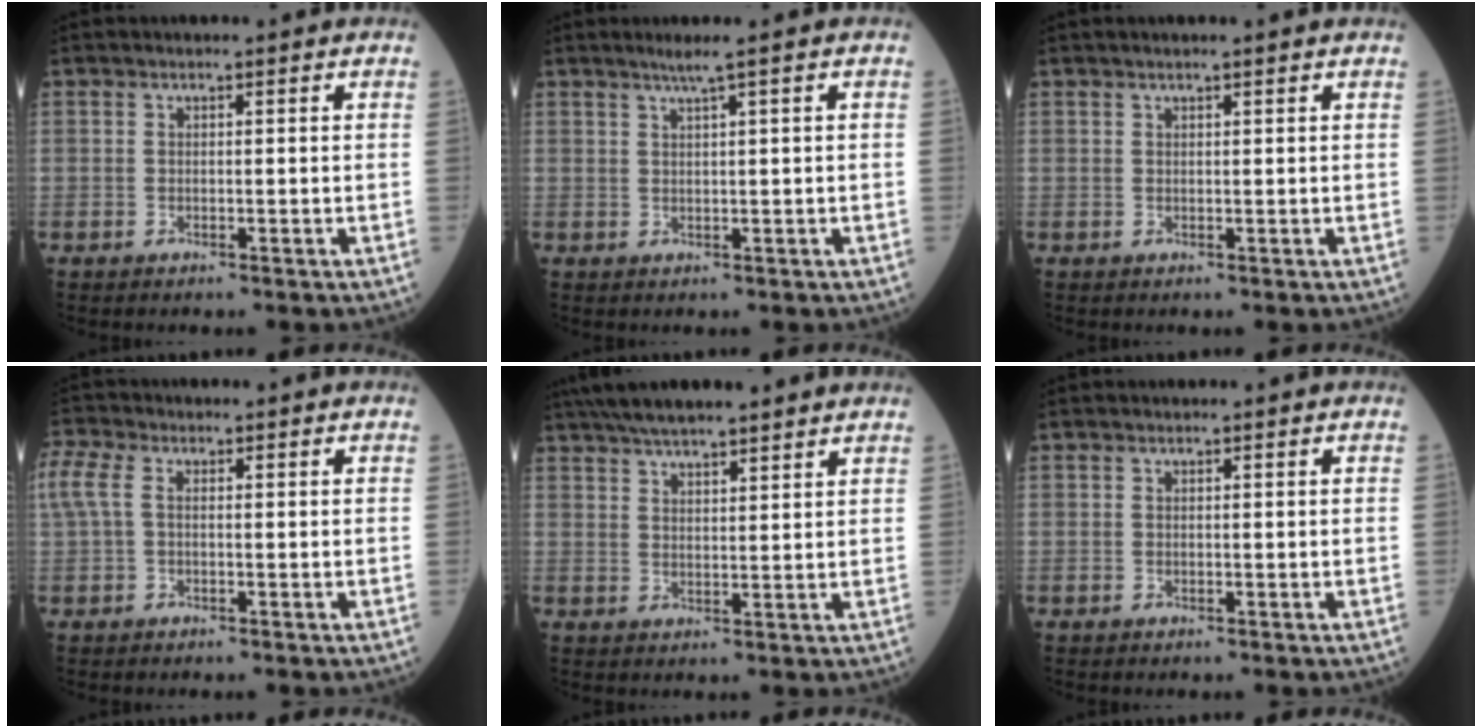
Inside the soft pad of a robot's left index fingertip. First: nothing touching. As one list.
[{"total": 2.0, "force": [1.3, -0.7, 1.3], "torque": [-0.031, -0.001, 0.031]}, {"total": 2.3, "force": [2.1, 0.0, 1.0], "torque": [-0.011, 0.018, 0.027]}, {"total": 4.9, "force": [1.1, 2.8, 3.9], "torque": [-0.120, 0.036, 0.022]}, {"total": 11.7, "force": [10.1, 1.5, 5.7], "torque": [-0.098, 0.034, 0.156]}, {"total": 0.0}]